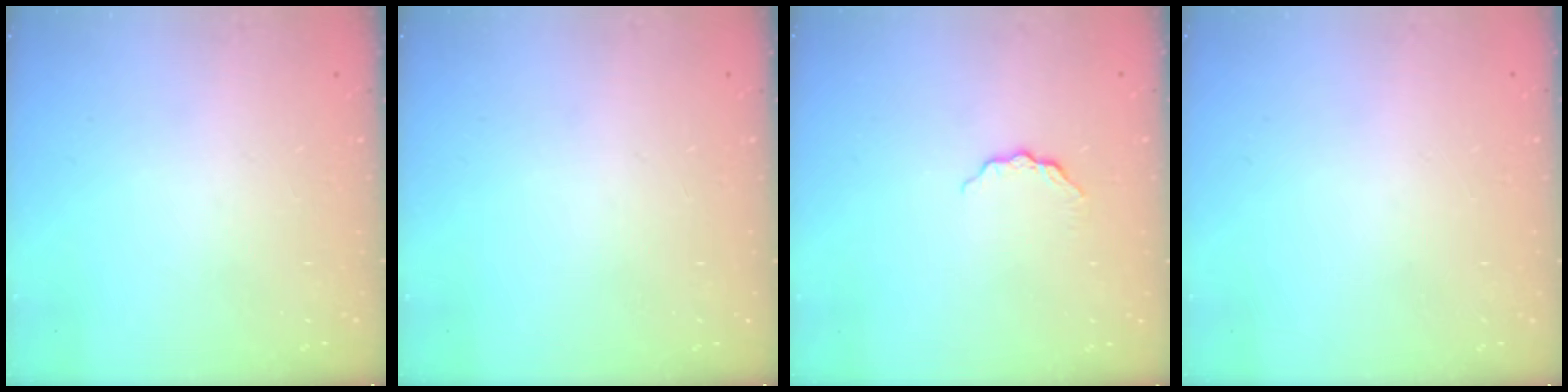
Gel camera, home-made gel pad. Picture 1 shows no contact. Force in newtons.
{"total": 0.0}
{"total": 5.5, "press": 5.4, "slide": 0.6}
{"total": 1.6, "press": 1.6, "slide": 0.1}